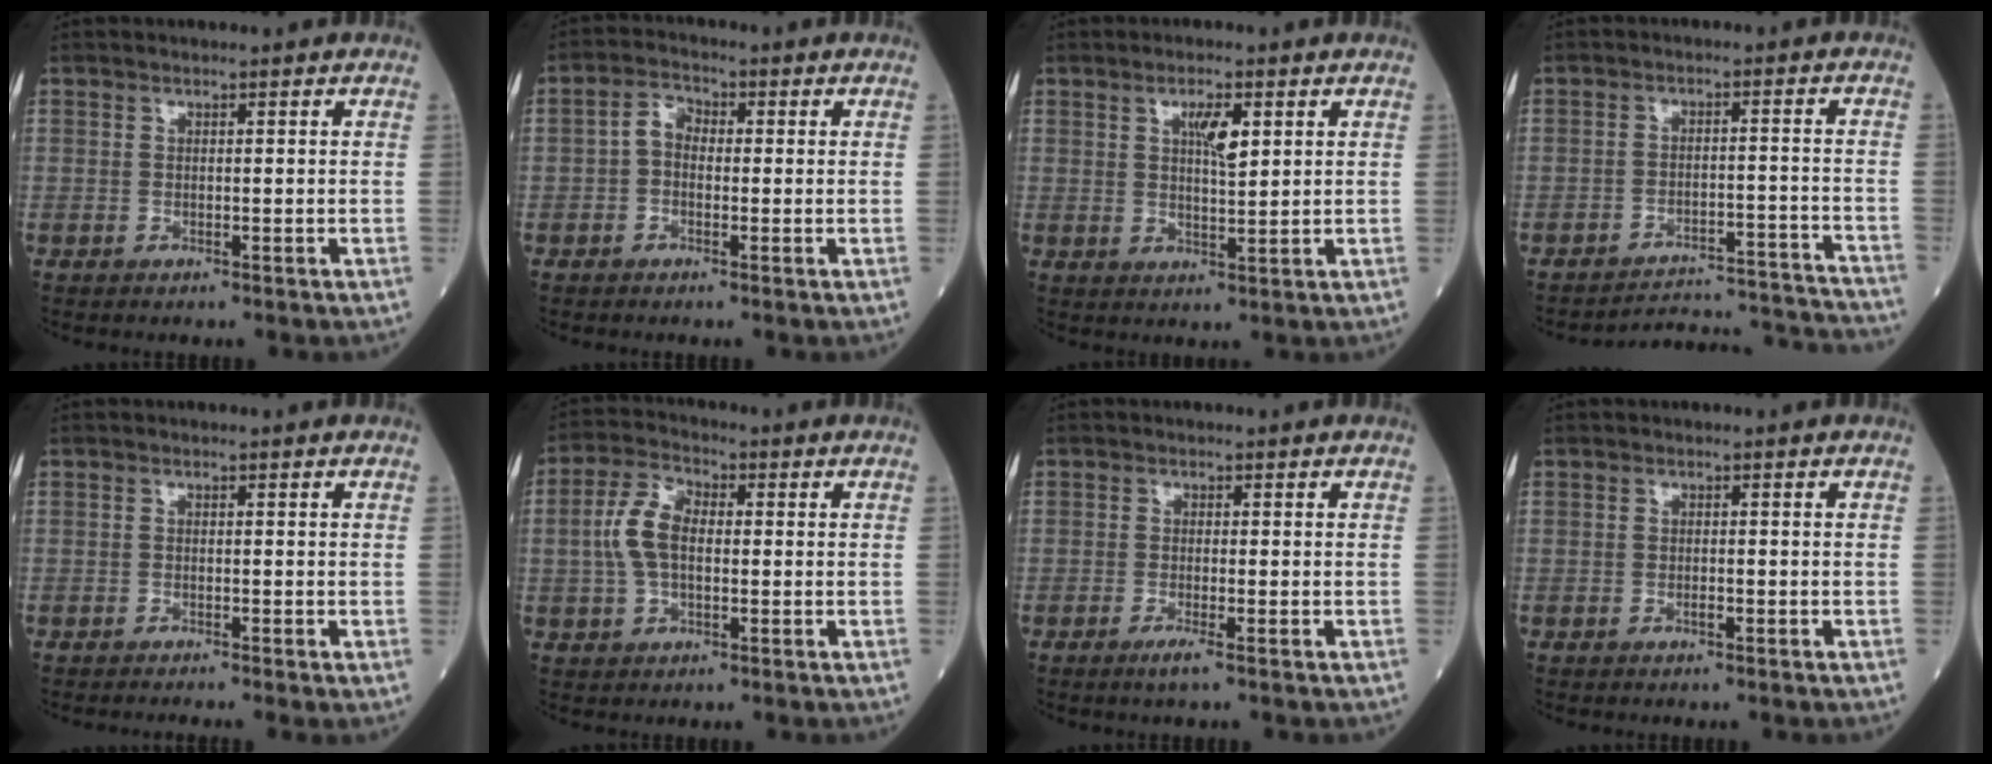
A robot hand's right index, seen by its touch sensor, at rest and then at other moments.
{"total": 3.3, "force": [-0.3, 2.3, 2.4], "torque": [-0.040, 0.014, -0.011]}
{"total": 4.2, "force": [1.7, 0.9, 3.7], "torque": [-0.065, 0.001, 0.030]}
{"total": 15.0, "force": [-15.0, -0.9, 0.4], "torque": [0.015, 0.018, -0.192]}
{"total": 1.3, "force": [-1.0, -0.4, 0.8], "torque": [-0.009, 0.001, -0.018]}
{"total": 6.7, "force": [0.2, 3.6, 5.7], "torque": [-0.131, 0.019, -0.001]}
{"total": 1.9, "force": [-1.1, -0.2, 1.5], "torque": [-0.031, -0.005, -0.023]}
{"total": 0.6, "force": [-0.3, 0.2, 0.5], "torque": [-0.013, 0.000, -0.004]}